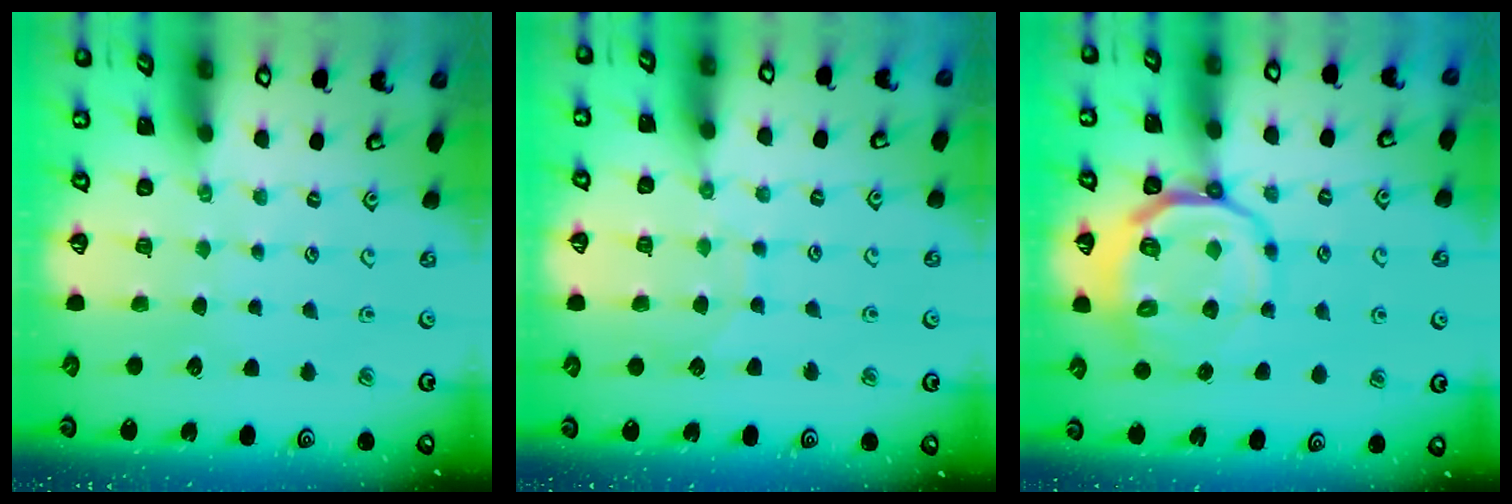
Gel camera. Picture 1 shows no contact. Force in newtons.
{"total": 6.6, "press": 6.6, "slide": 0.6}
{"total": 11.9, "press": 11.6, "slide": 2.6}